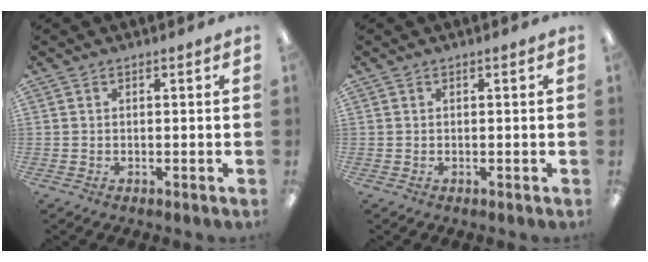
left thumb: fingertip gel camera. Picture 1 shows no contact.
{"total": 0.0}